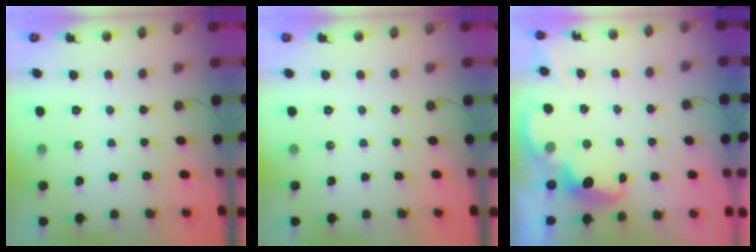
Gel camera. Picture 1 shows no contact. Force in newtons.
{"total": 0.0}
{"total": 2.6, "press": 2.5, "slide": 0.8}